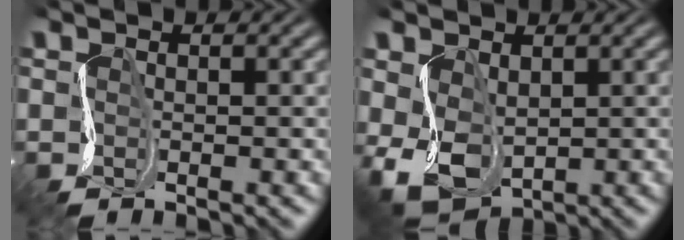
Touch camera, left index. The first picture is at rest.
{"total": 4.1, "force": [-0.7, 3.1, 2.6], "torque": [-0.085, -0.012, -0.001]}